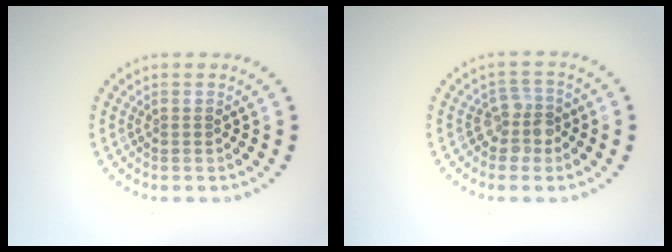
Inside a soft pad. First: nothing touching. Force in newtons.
{"total": 2.4, "press": 2.0, "slide": 1.4}